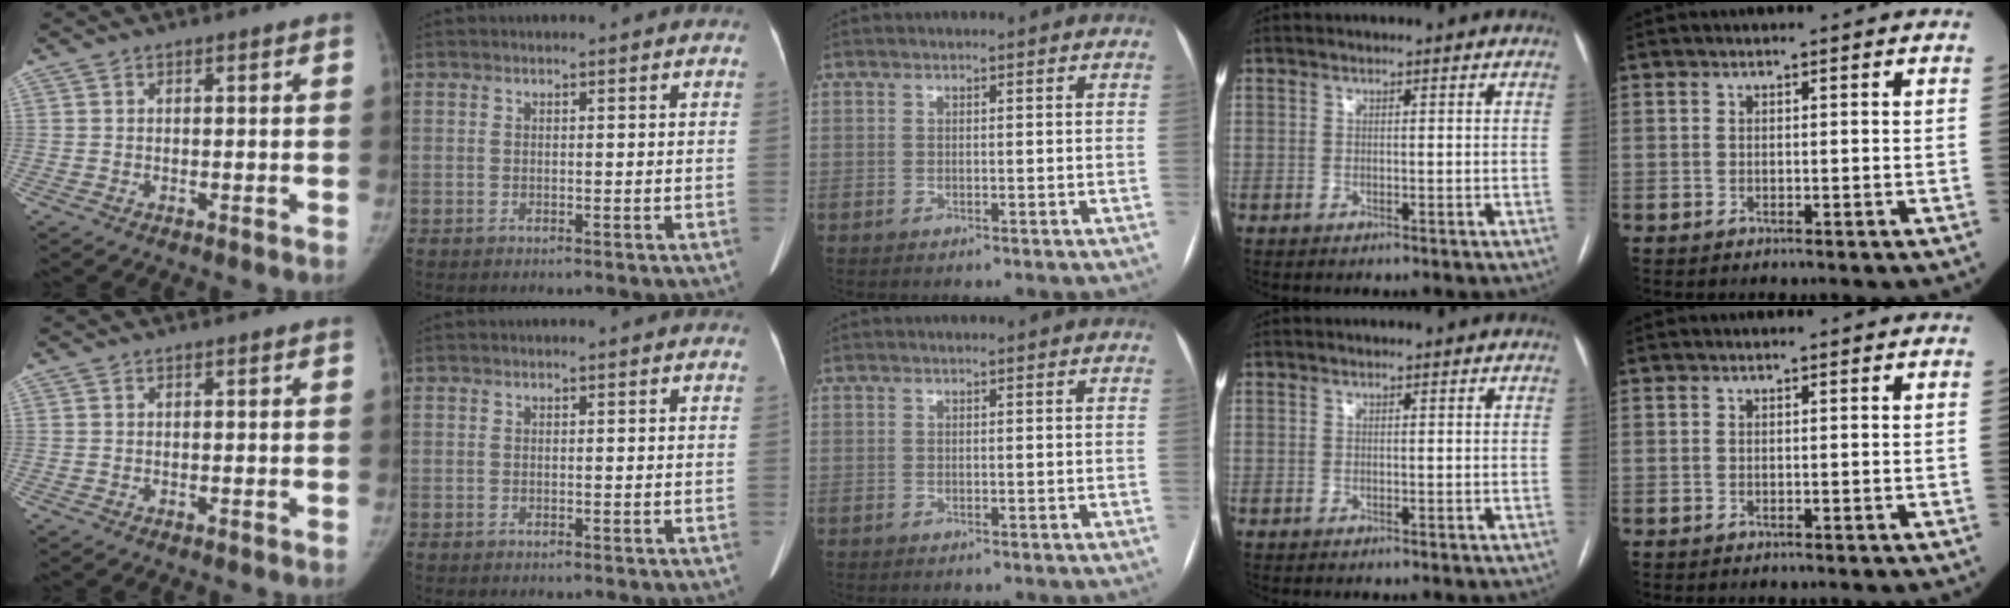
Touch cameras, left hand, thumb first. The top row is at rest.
{}